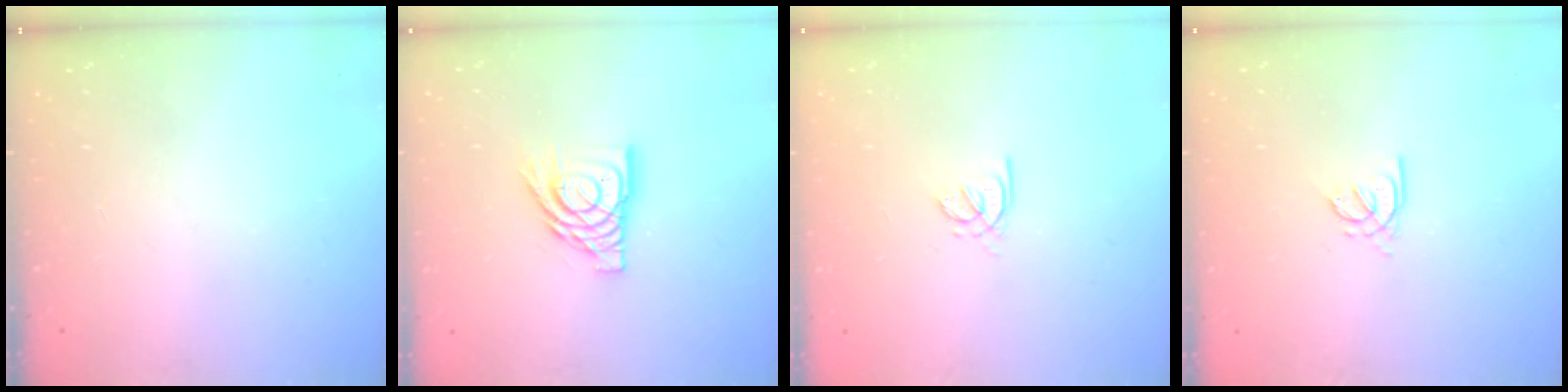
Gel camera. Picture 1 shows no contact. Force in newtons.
{"total": 12.9, "press": 12.8, "slide": 1.6}
{"total": 1.4, "press": 1.3, "slide": 0.4}
{"total": 2.4, "press": 2.4, "slide": 0.6}